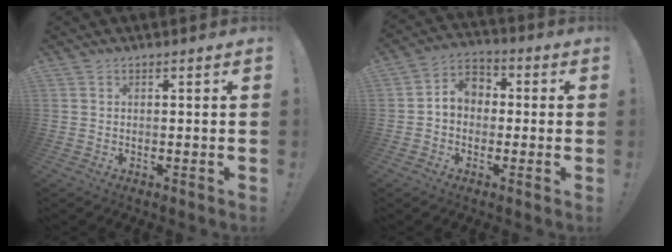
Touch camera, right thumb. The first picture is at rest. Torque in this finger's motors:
{"motor_torque": [0.33, 0.33, 0.00, 0.00, 0.00]}